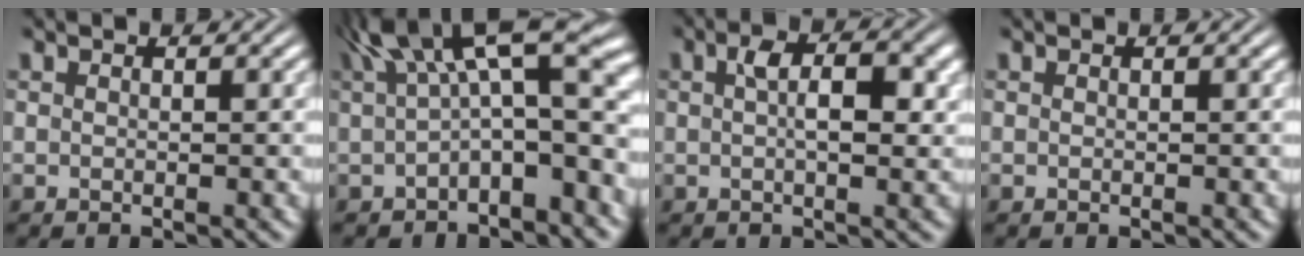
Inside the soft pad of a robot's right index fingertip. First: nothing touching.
{"total": 8.8, "force": [1.5, 4.1, 7.6], "torque": [-0.103, 0.003, 0.024]}
{"total": 4.0, "force": [0.6, 1.5, 3.7], "torque": [-0.048, 0.005, 0.003]}
{"total": 0.0}